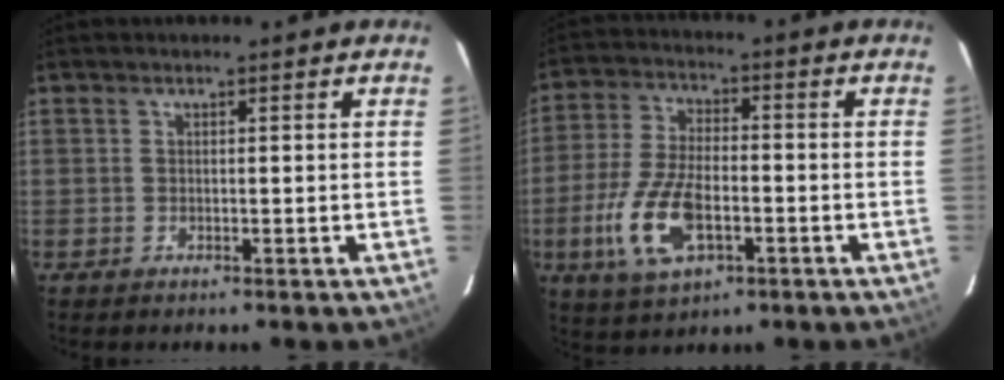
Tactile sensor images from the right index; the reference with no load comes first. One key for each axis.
{"total": 13.4, "fx": -4.5, "fy": 6.4, "fz": 10.8, "tx": -0.236, "ty": -0.007, "tz": -0.078}